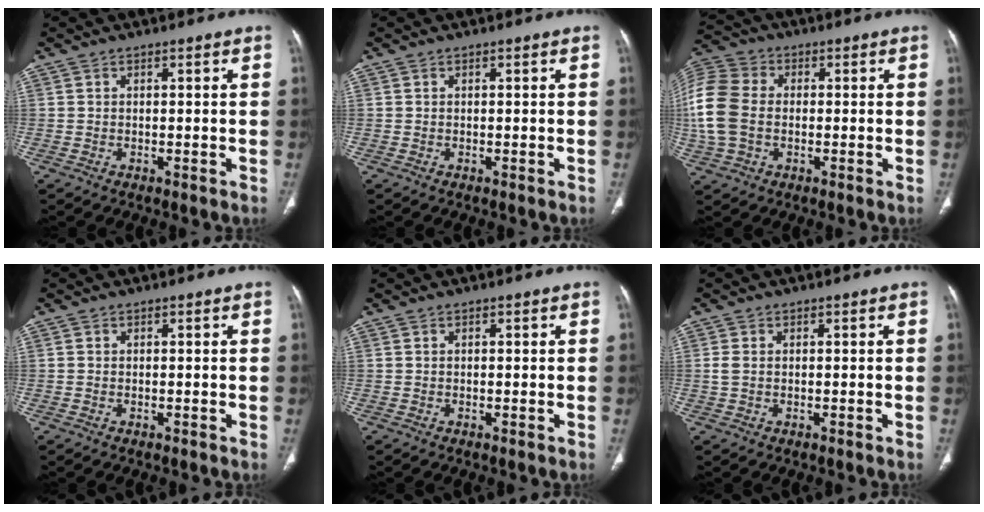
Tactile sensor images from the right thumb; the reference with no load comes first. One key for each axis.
{"total": 0.0}
{"total": 15.0, "fx": -0.5, "fy": 11.0, "fz": 10.2, "tx": -0.249, "ty": 0.018, "tz": -0.011}
{"total": 0.0}
{"total": 0.0}
{"total": 1.5, "fx": 0.0, "fy": 1.0, "fz": 1.1, "tx": -0.035, "ty": 0.001, "tz": -0.002}